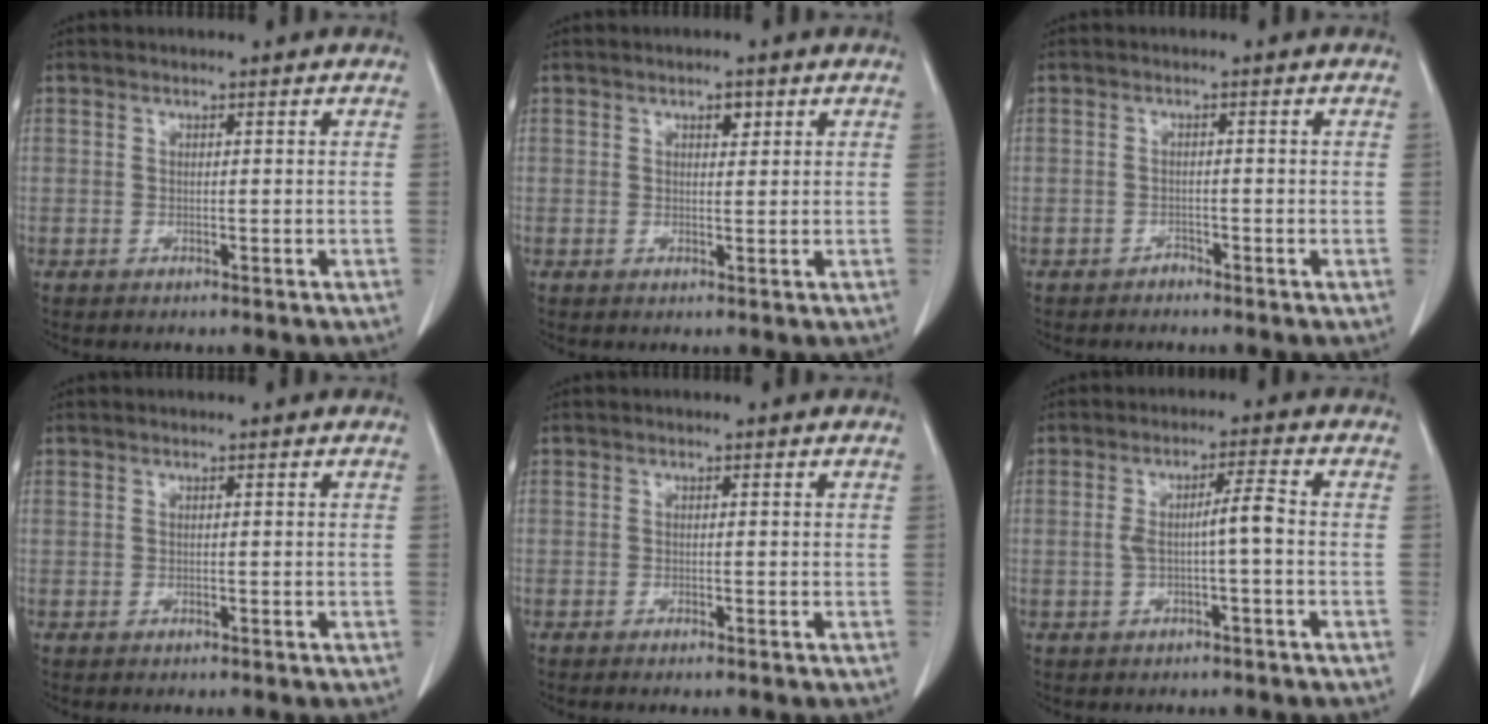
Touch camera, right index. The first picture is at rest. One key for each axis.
{"total": 1.4, "fx": 0.9, "fy": 0.3, "fz": 1.1, "tx": -0.020, "ty": -0.003, "tz": 0.013}
{"total": 0.9, "fx": -0.8, "fy": 0.4, "fz": 0.0, "tx": 0.002, "ty": 0.002, "tz": -0.017}
{"total": 0.0}
{"total": 0.6, "fx": -0.4, "fy": -0.1, "fz": 0.4, "tx": -0.009, "ty": 0.000, "tz": -0.008}
{"total": 4.2, "fx": -0.5, "fy": 0.0, "fz": 4.2, "tx": -0.073, "ty": 0.010, "tz": -0.007}